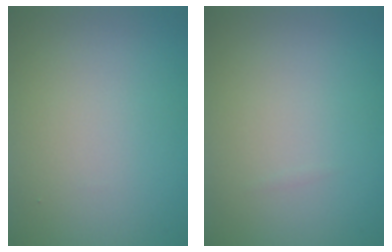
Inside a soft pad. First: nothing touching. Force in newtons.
{"total": 0.0}